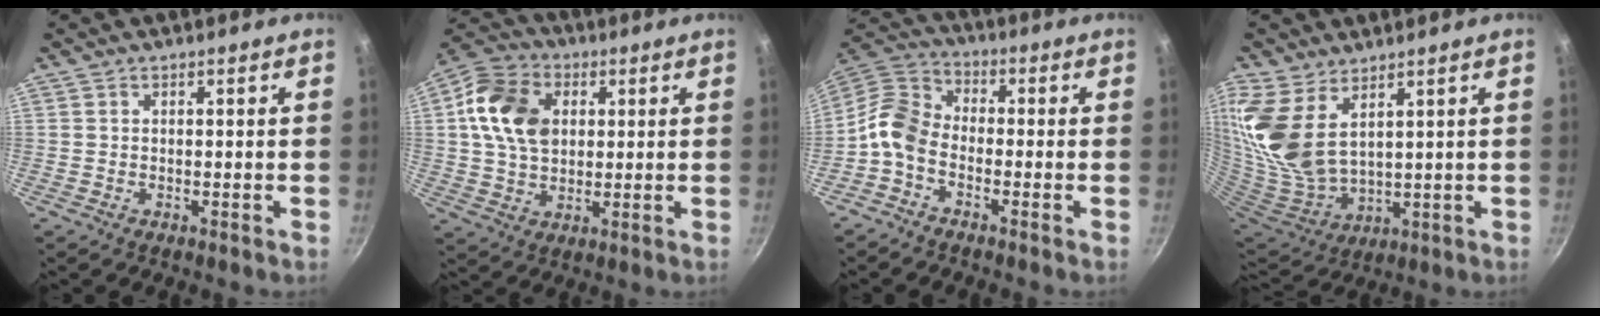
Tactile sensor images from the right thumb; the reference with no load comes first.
{"total": 13.8, "force": [2.7, 9.9, 9.2], "torque": [-0.145, 0.004, 0.036]}
{"total": 7.9, "force": [-3.1, 5.3, 4.9], "torque": [-0.098, 0.047, -0.085]}
{"total": 15.3, "force": [7.8, 8.3, 10.3], "torque": [-0.220, -0.046, 0.173]}